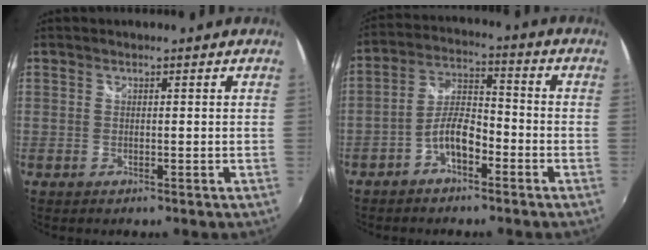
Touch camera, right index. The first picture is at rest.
{"total": 6.8, "force": [-3.8, 2.9, 4.9], "torque": [-0.102, 0.019, -0.068]}